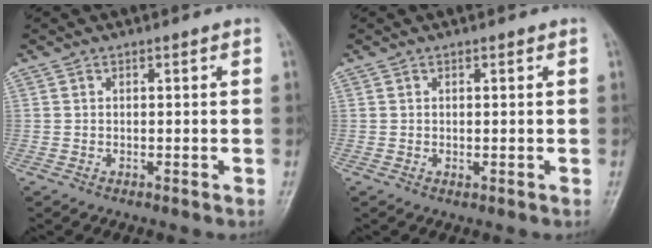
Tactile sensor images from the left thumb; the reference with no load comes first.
{"total": 0.7, "force": [0.3, 0.5, 0.4], "torque": [-0.004, -0.002, 0.003]}